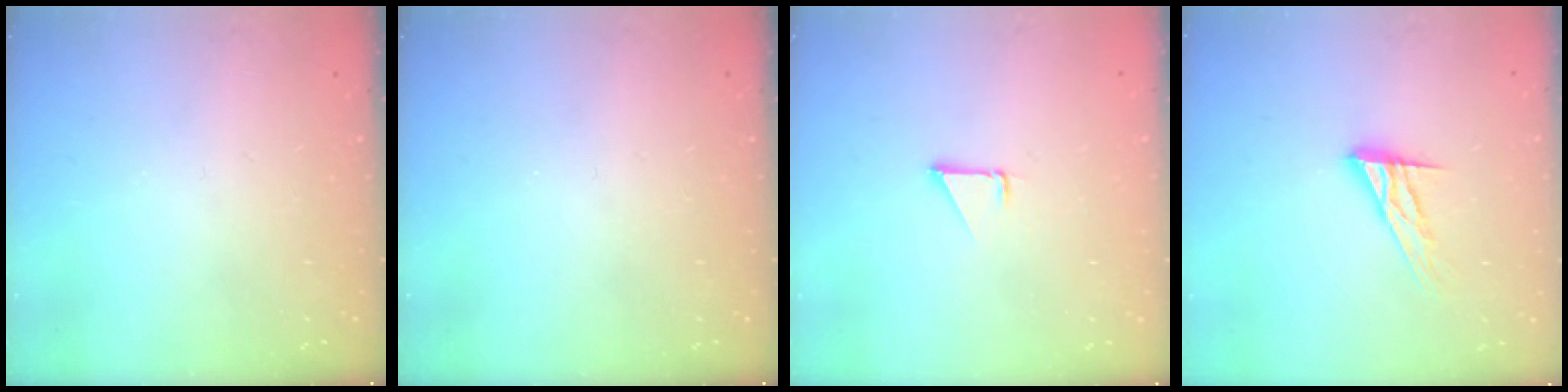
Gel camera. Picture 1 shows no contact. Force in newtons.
{"total": 0.0}
{"total": 1.3, "press": 1.3, "slide": 0.1}
{"total": 12.0, "press": 12.0, "slide": 1.0}